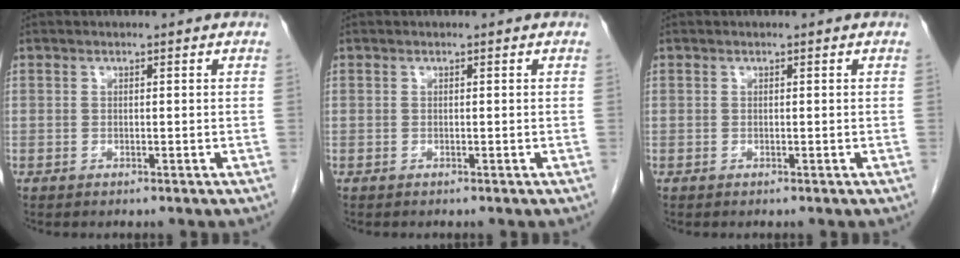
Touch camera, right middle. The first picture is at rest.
{"total": 0.0}
{"total": 0.0}